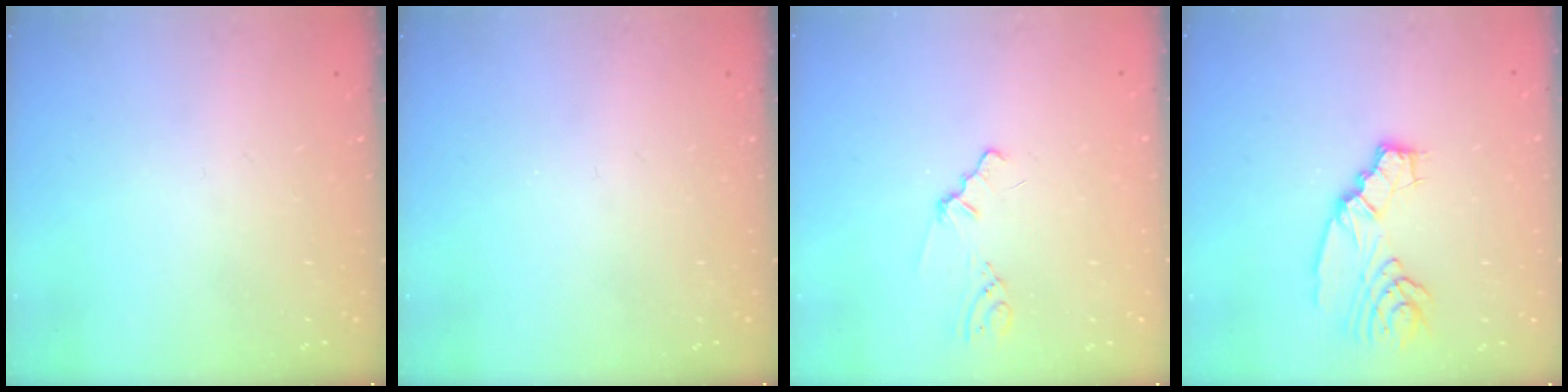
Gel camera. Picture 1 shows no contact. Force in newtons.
{"total": 0.0}
{"total": 0.7, "press": 0.7, "slide": 0.3}
{"total": 8.1, "press": 8.1, "slide": 0.8}